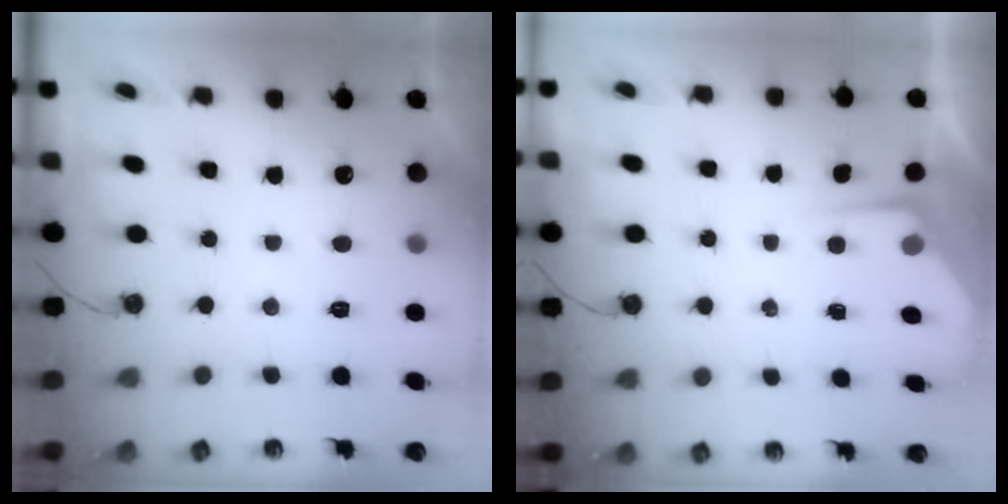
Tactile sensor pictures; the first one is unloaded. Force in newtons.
{"total": 2.9, "press": 2.9, "slide": 0.5}